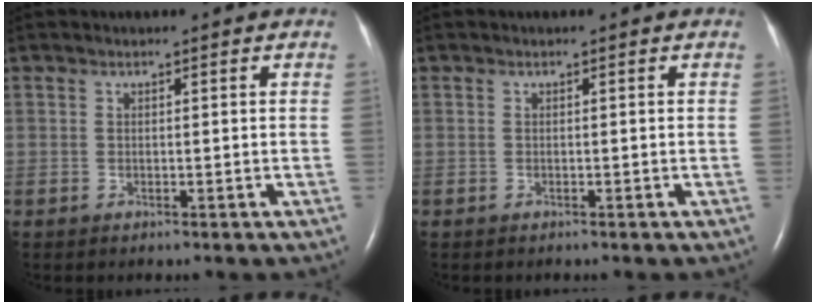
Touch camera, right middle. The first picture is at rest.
{"total": 0.0}